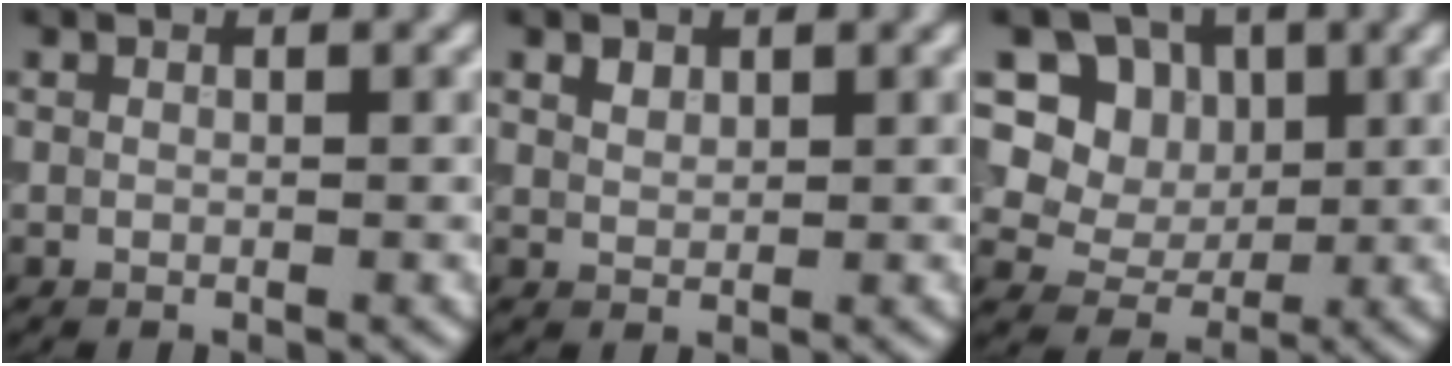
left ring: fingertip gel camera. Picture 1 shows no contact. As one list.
[{"total": 0.9, "force": [0.8, 0.4, 0.1], "torque": [-0.003, 0.003, 0.017]}, {"total": 8.9, "force": [3.5, 7.4, 3.5], "torque": [-0.074, 0.006, 0.054]}]